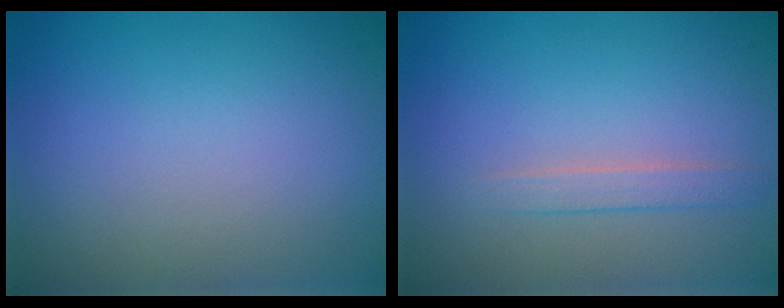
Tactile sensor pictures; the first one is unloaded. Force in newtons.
{"total": 1.3, "press": 1.3, "slide": 0.1}